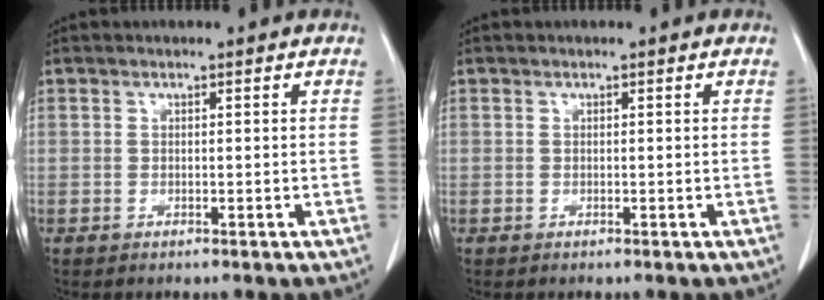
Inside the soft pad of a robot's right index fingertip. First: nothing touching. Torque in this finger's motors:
{"motor_torque": [0.00, 0.00, 0.00, 0.00]}